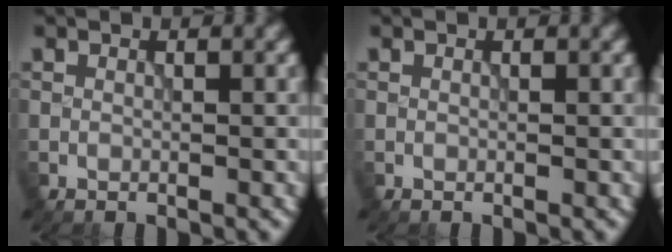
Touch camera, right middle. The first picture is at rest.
{"total": 0.0}